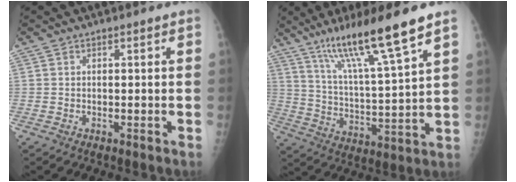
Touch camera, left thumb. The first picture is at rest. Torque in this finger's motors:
{"motor_torque": [0.22, 0.08, 1.17, -0.94, 0.13]}